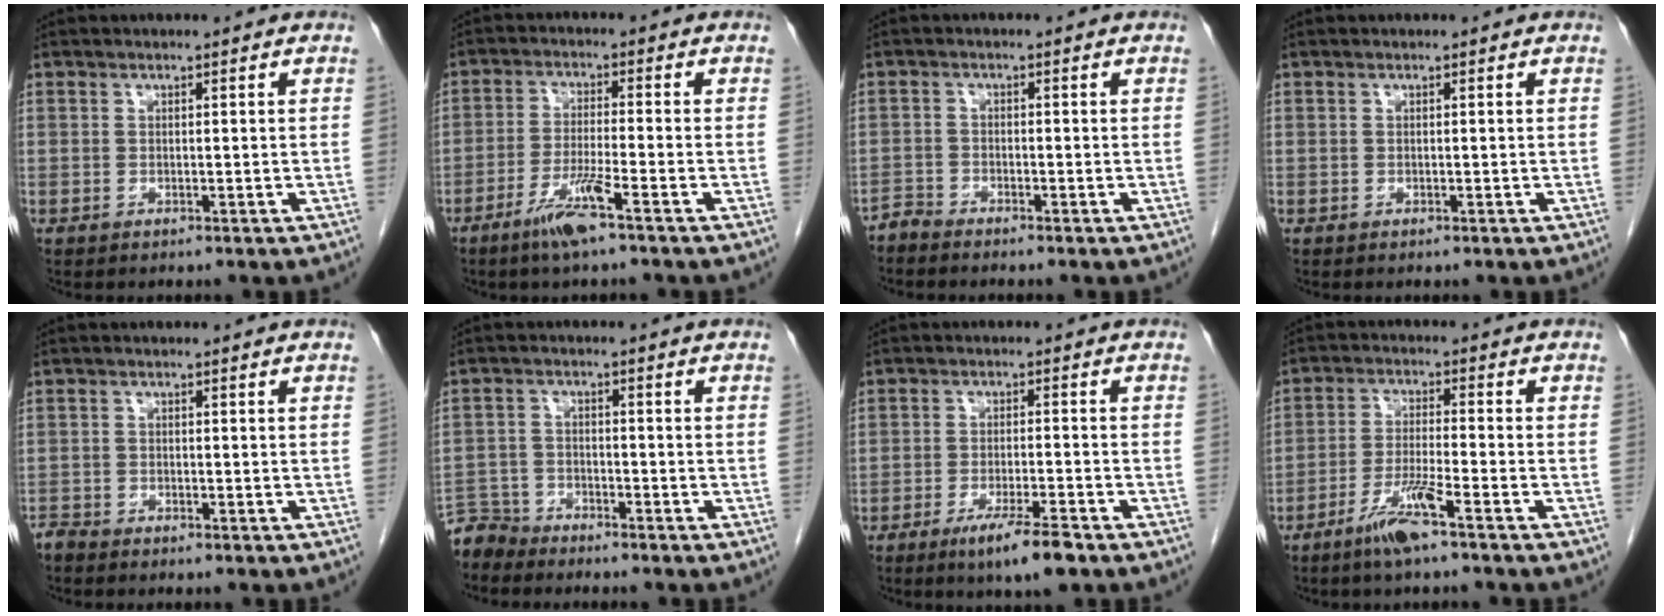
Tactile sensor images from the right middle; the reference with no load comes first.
{"total": 6.0, "force": [-3.8, -0.4, 4.7], "torque": [-0.093, -0.010, -0.076]}
{"total": 1.6, "force": [-1.6, -0.1, -0.3], "torque": [0.011, -0.006, -0.033]}
{"total": 0.0}
{"total": 1.2, "force": [-1.2, 0.1, -0.1], "torque": [-0.001, -0.004, -0.023]}
{"total": 4.3, "force": [-4.1, 0.9, -0.8], "torque": [0.019, -0.005, -0.080]}
{"total": 6.6, "force": [-4.4, 0.2, 5.0], "torque": [-0.093, -0.016, -0.072]}
{"total": 6.2, "force": [-4.1, -0.4, 4.7], "torque": [-0.095, -0.010, -0.082]}